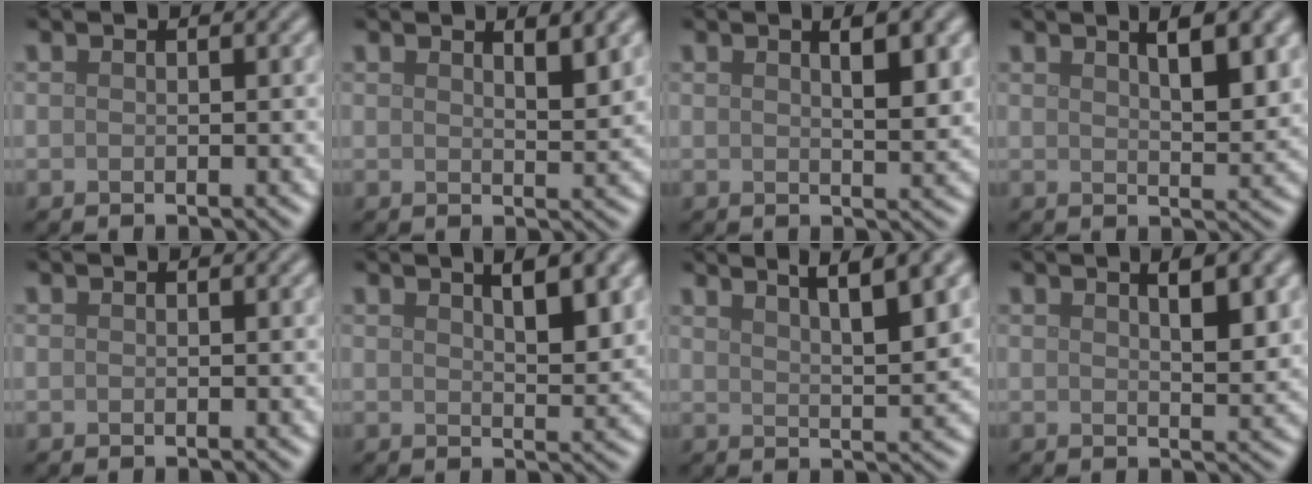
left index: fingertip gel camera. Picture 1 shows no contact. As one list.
[{"total": 2.8, "force": [1.8, 0.7, 2.1], "torque": [-0.020, 0.001, 0.027]}, {"total": 3.5, "force": [1.5, 1.0, 3.0], "torque": [-0.037, 0.002, 0.024]}, {"total": 4.9, "force": [2.5, 1.6, 3.9], "torque": [-0.044, 0.004, 0.034]}, {"total": 0.0}, {"total": 4.4, "force": [2.3, 1.4, 3.5], "torque": [-0.042, 0.001, 0.036]}, {"total": 6.3, "force": [4.0, 1.4, 4.6], "torque": [-0.048, 0.016, 0.052]}, {"total": 3.6, "force": [1.7, 1.0, 3.0], "torque": [-0.036, 0.000, 0.029]}]